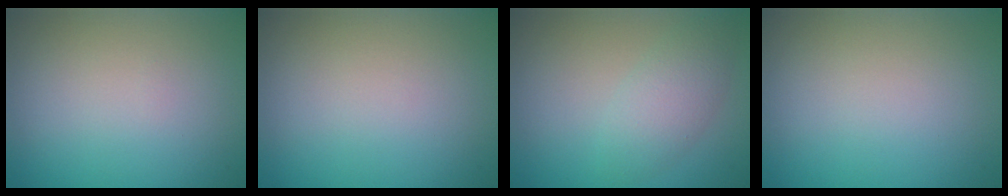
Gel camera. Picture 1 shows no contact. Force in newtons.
{"total": 0.0}
{"total": 2.9, "press": 2.9, "slide": 0.2}
{"total": 0.0}